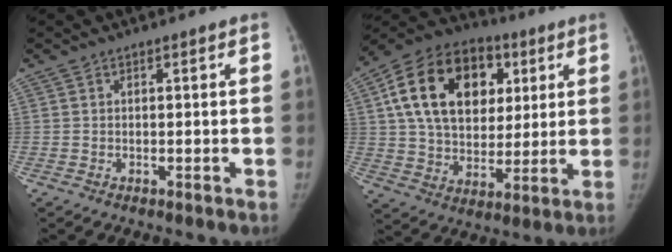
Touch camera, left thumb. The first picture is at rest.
{"total": 23.0, "force": [6.8, 16.1, 14.9], "torque": [-0.241, 0.005, 0.110]}